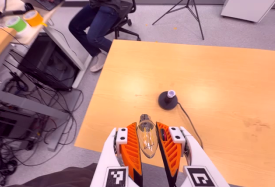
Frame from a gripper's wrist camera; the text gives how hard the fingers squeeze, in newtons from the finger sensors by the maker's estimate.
{"total": 10.7, "left": 10.2, "right": 11.3}